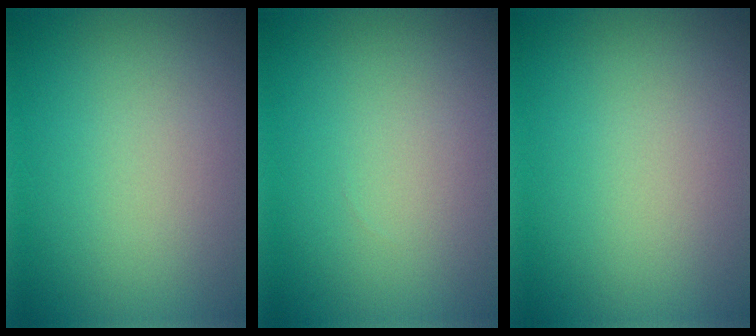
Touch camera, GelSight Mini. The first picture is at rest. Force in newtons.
{"total": 0.0}
{"total": 0.0}